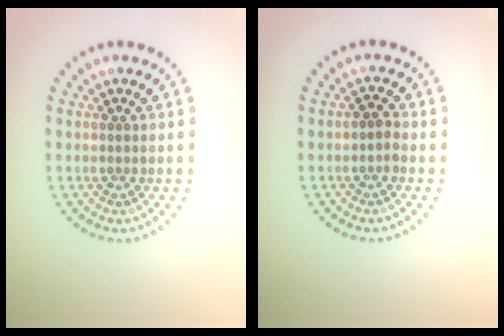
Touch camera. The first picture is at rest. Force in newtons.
{"total": 1.1, "press": 1.0, "slide": 0.5}